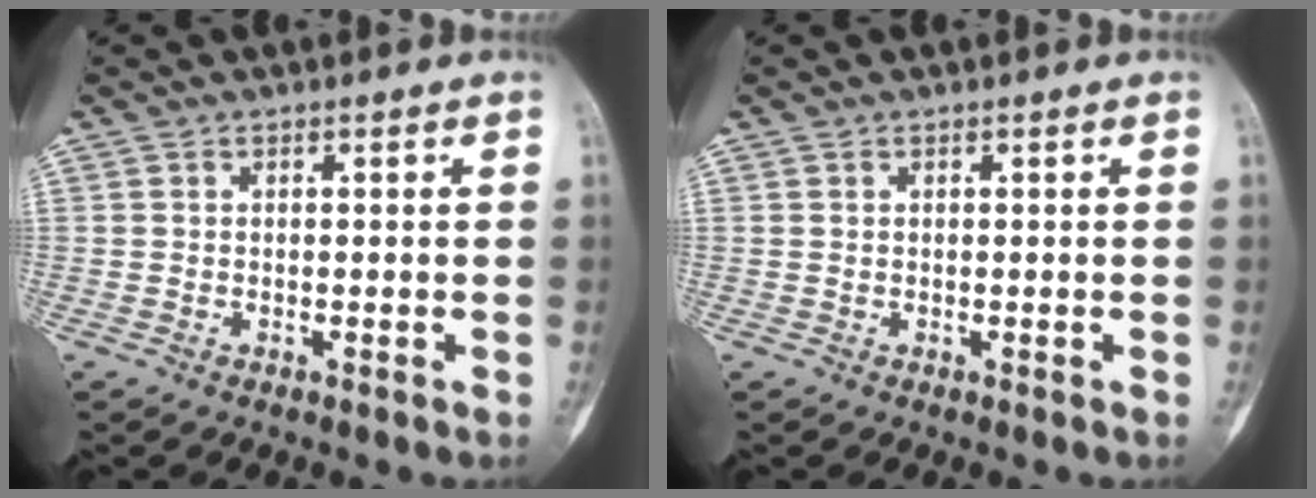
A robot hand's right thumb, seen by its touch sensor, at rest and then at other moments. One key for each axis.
{"total": 0.0}